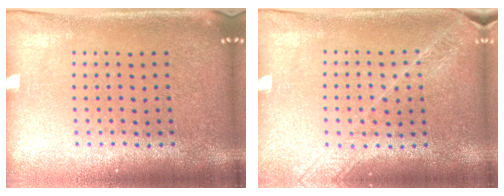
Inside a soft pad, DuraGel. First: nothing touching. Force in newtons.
{"total": 1.6, "press": 1.5, "slide": 0.6}